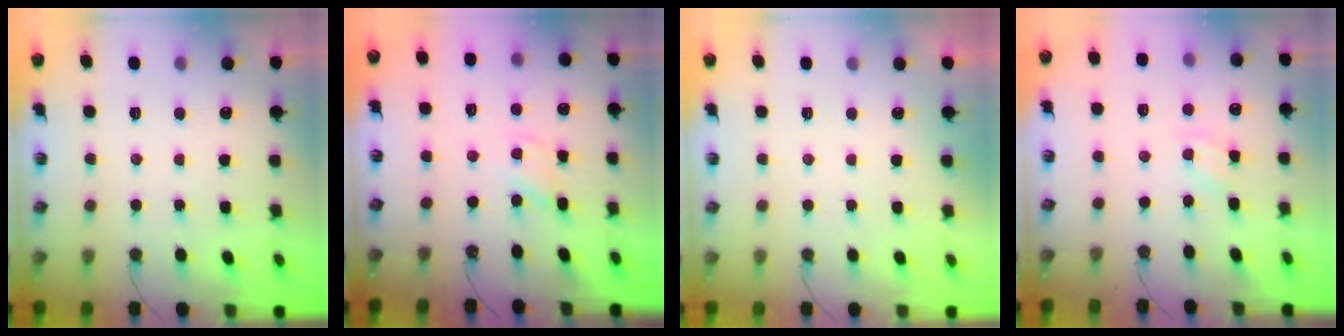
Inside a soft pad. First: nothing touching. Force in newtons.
{"total": 1.6, "press": 1.6, "slide": 0.2}
{"total": 0.0}
{"total": 2.0, "press": 2.0, "slide": 0.3}